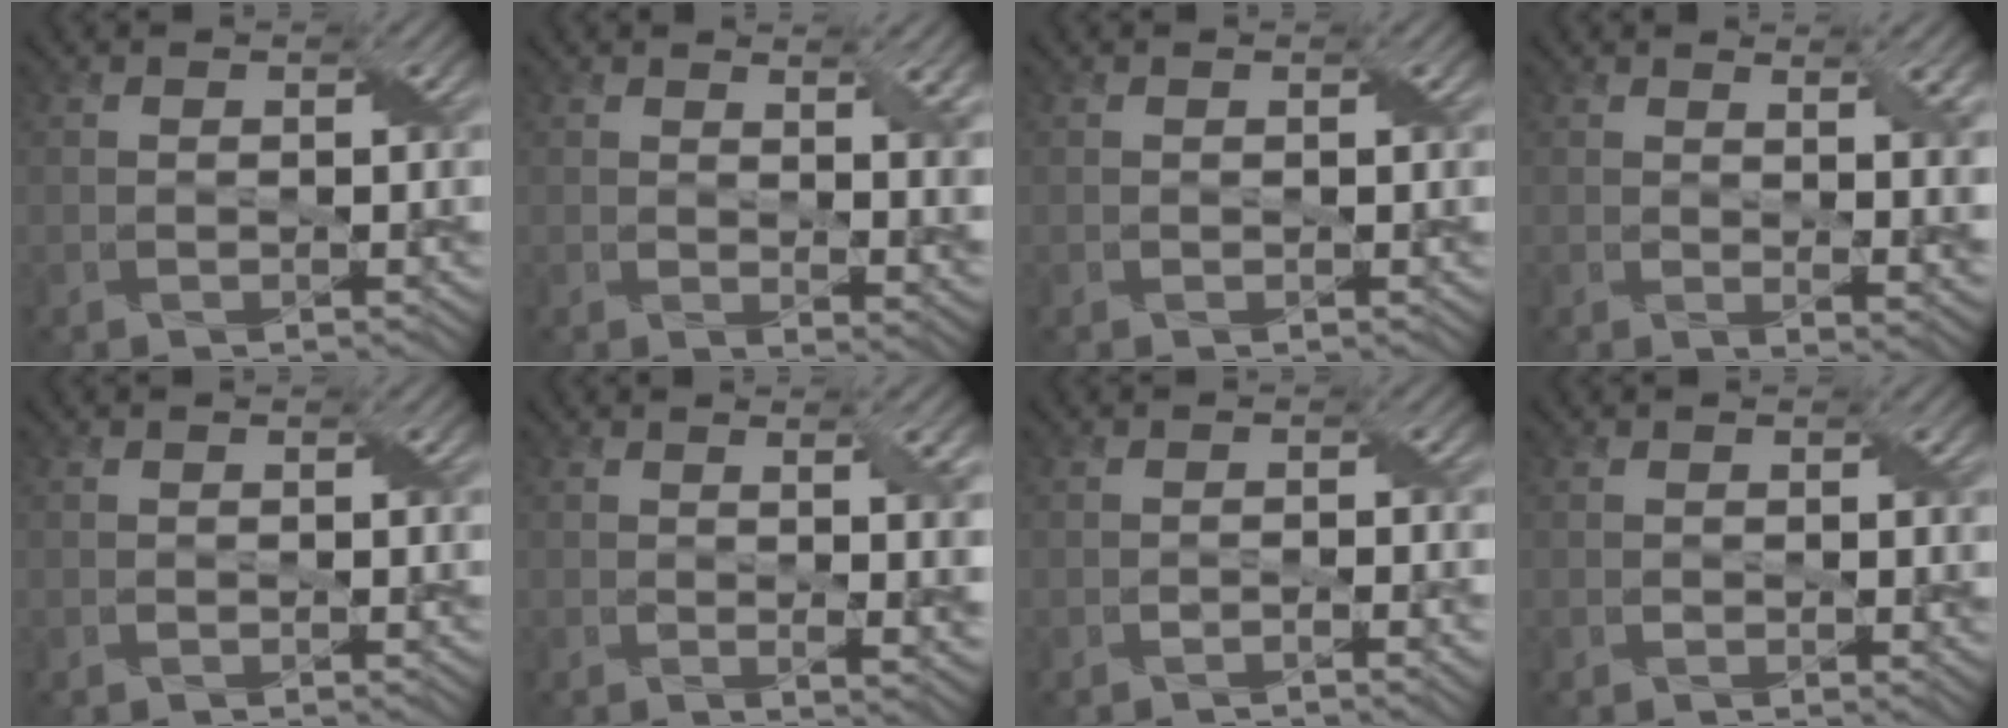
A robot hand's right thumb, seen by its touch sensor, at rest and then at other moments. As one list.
[{"total": 5.5, "force": [2.4, 2.1, 4.5], "torque": [-0.063, -0.005, 0.054]}, {"total": 0.0}, {"total": 6.0, "force": [2.0, 1.7, 5.4], "torque": [-0.072, -0.002, 0.038]}, {"total": 0.0}, {"total": 5.9, "force": [1.0, 1.4, 5.6], "torque": [-0.078, -0.001, 0.020]}, {"total": 1.4, "force": [-0.8, 0.1, 1.2], "torque": [-0.022, 0.003, -0.014]}, {"total": 0.8, "force": [0.3, 0.5, 0.6], "torque": [-0.008, -0.001, 0.007]}]